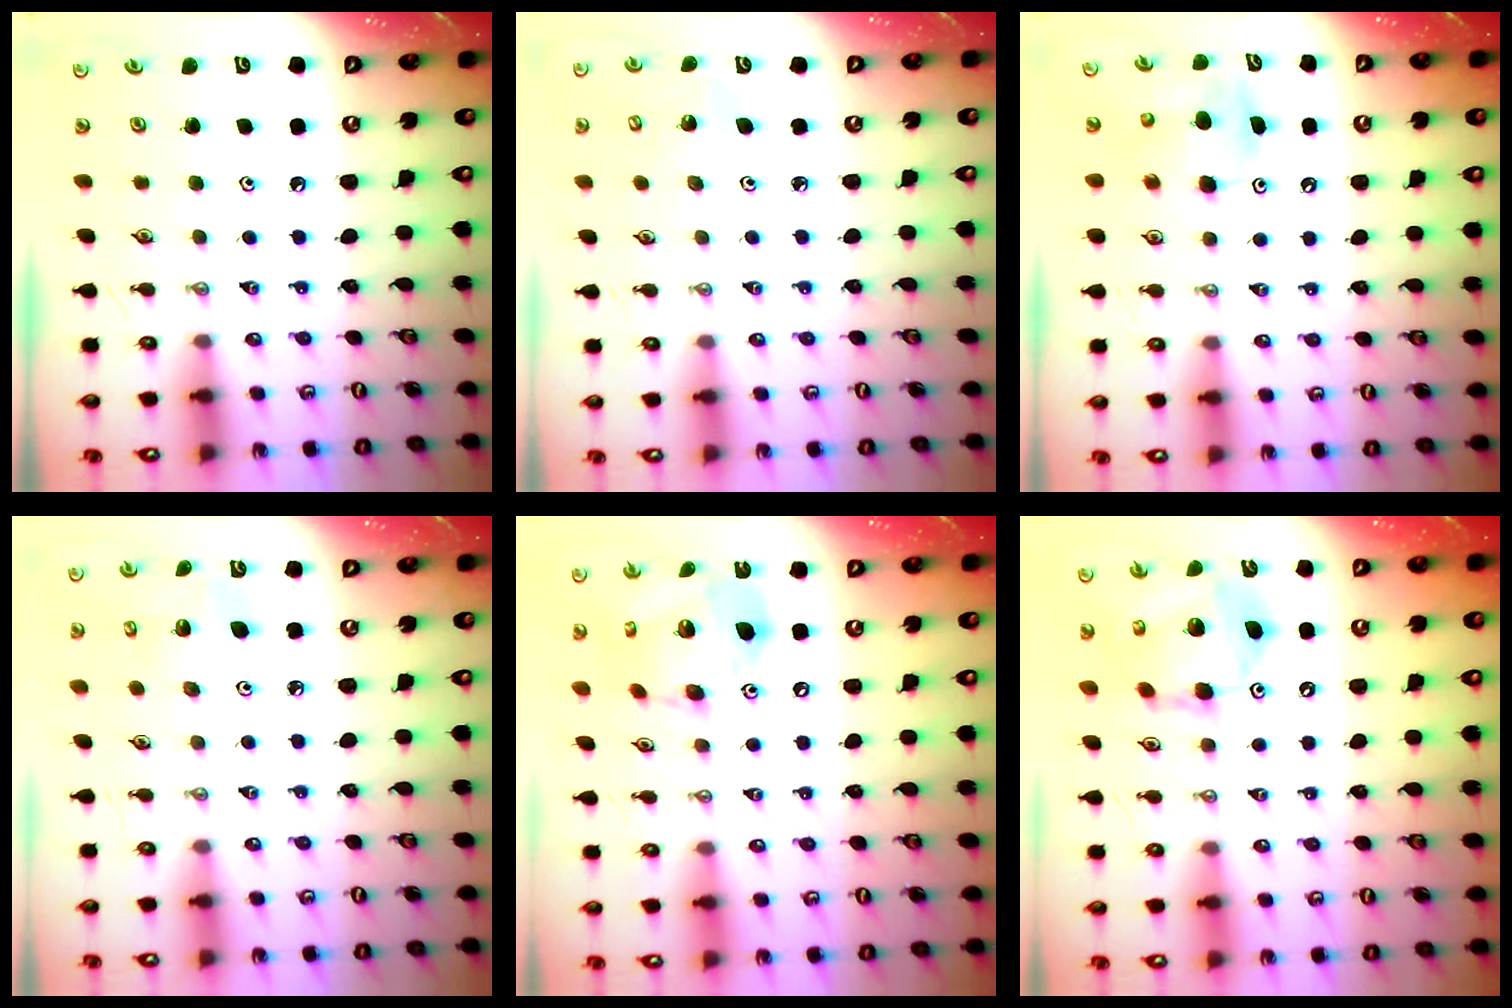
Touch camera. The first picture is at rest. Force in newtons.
{"total": 2.9, "press": 2.8, "slide": 1.0}
{"total": 7.0, "press": 6.9, "slide": 1.4}
{"total": 6.9, "press": 6.9, "slide": 0.2}
{"total": 16.8, "press": 16.7, "slide": 1.8}
{"total": 14.4, "press": 14.3, "slide": 1.2}